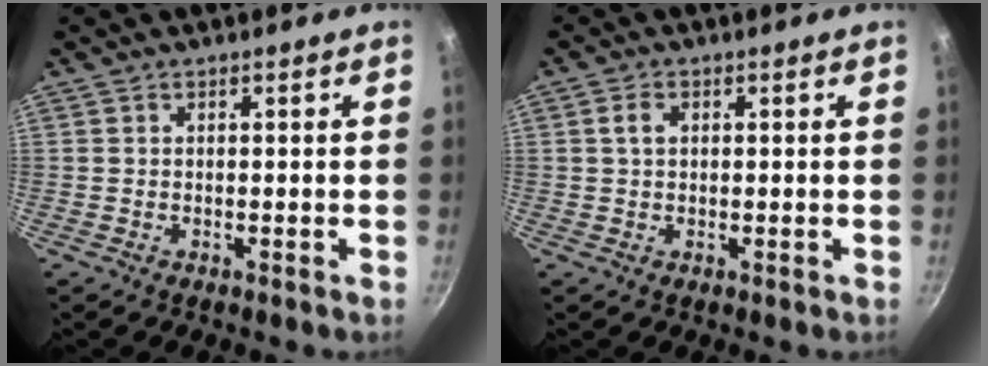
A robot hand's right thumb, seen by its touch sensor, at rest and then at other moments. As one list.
[{"total": 2.3, "force": [0.6, 1.6, 1.6], "torque": [-0.023, 0.003, 0.012]}]